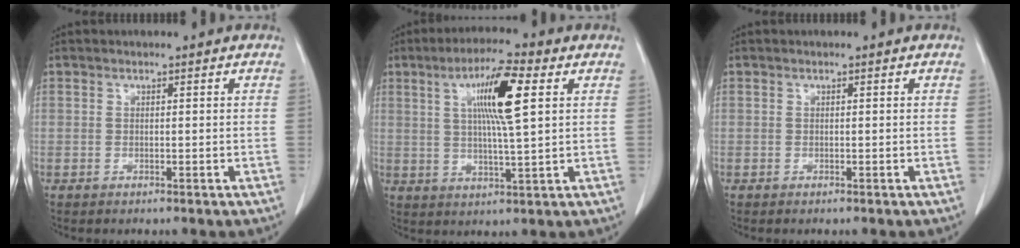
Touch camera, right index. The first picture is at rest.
{"total": 10.3, "force": [3.1, 0.5, 9.8], "torque": [-0.175, 0.006, 0.052]}
{"total": 0.0}